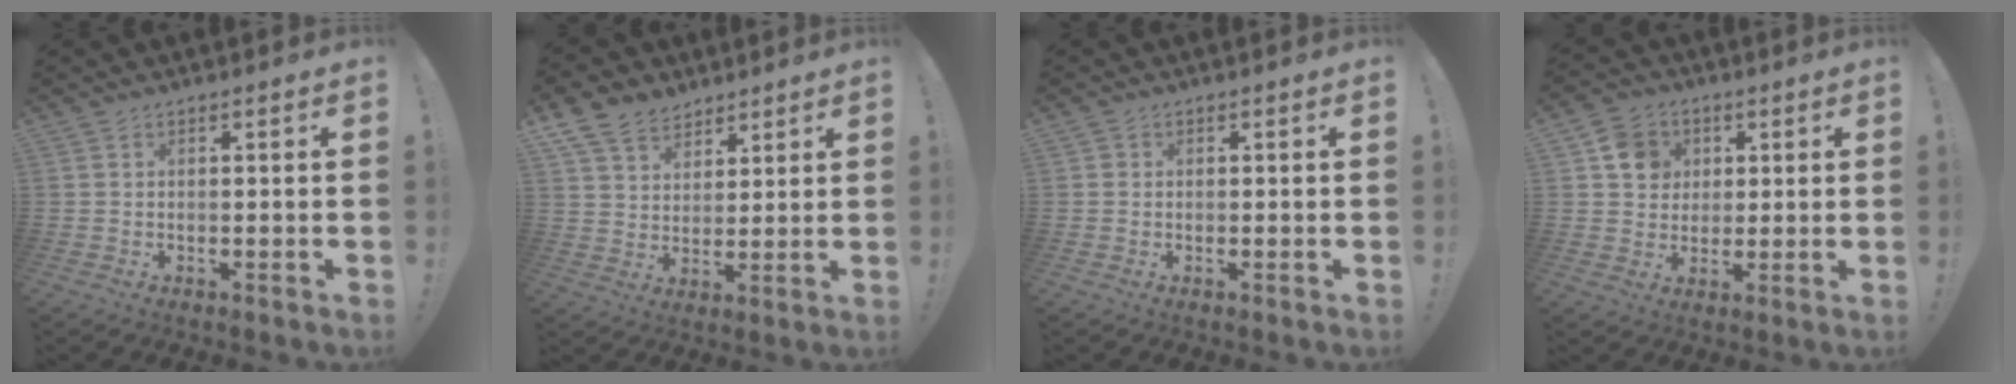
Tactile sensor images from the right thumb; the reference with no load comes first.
{"total": 10.0, "force": [7.3, 6.3, 2.7], "torque": [-0.059, -0.046, 0.146]}
{"total": 0.8, "force": [0.2, 0.8, 0.2], "torque": [-0.005, 0.003, 0.004]}
{"total": 9.6, "force": [3.2, 8.6, 2.9], "torque": [-0.028, -0.015, 0.063]}